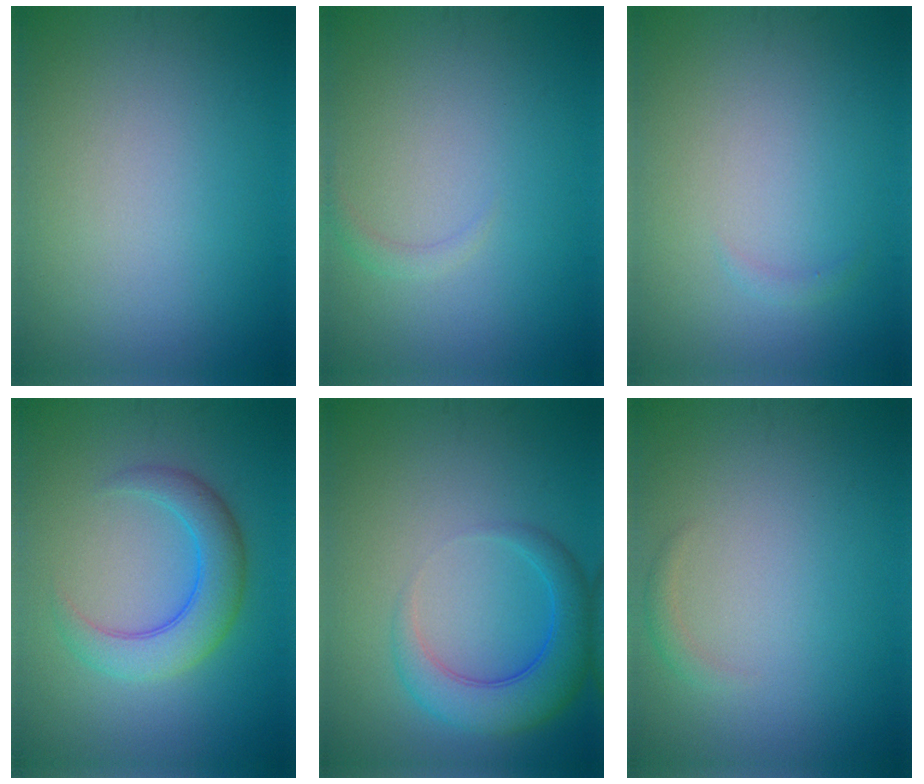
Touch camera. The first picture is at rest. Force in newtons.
{"total": 0.8, "press": 0.8, "slide": 0.1}
{"total": 0.5, "press": 0.5, "slide": 0.0}
{"total": 4.7, "press": 4.7, "slide": 0.0}
{"total": 5.0, "press": 5.0, "slide": 0.4}
{"total": 0.8, "press": 0.8, "slide": 0.1}